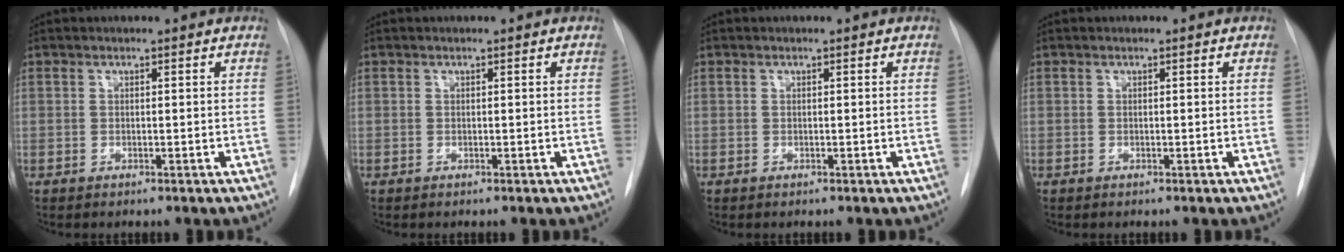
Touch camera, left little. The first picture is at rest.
{"total": 0.0}
{"total": 0.0}
{"total": 0.0}